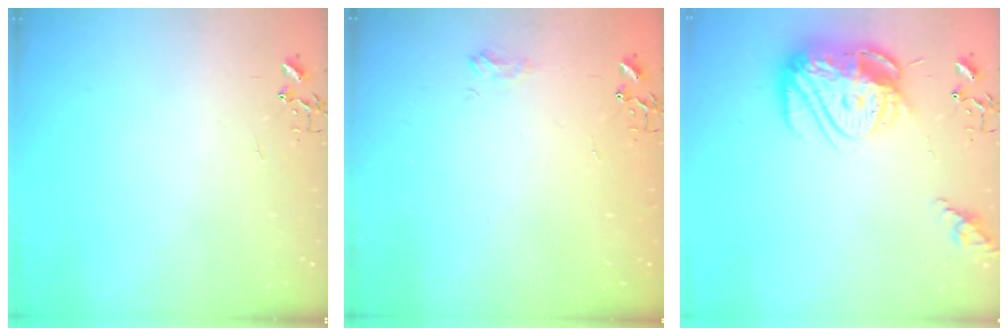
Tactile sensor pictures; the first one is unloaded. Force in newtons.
{"total": 7.5, "press": 7.4, "slide": 0.8}
{"total": 17.2, "press": 17.2, "slide": 1.4}